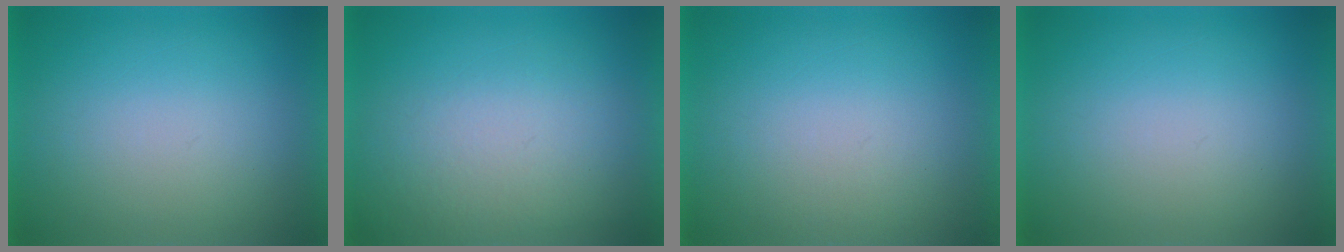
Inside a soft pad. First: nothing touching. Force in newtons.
{"total": 3.6}
{"total": 1.2}
{"total": 0.0}